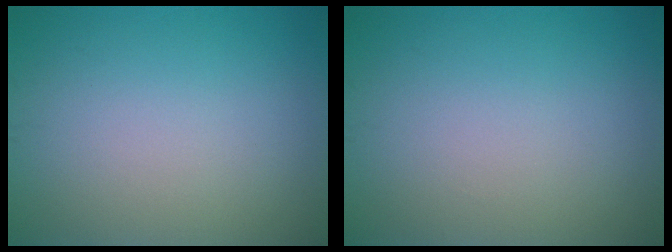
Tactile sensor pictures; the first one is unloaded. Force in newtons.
{"total": 0.0}